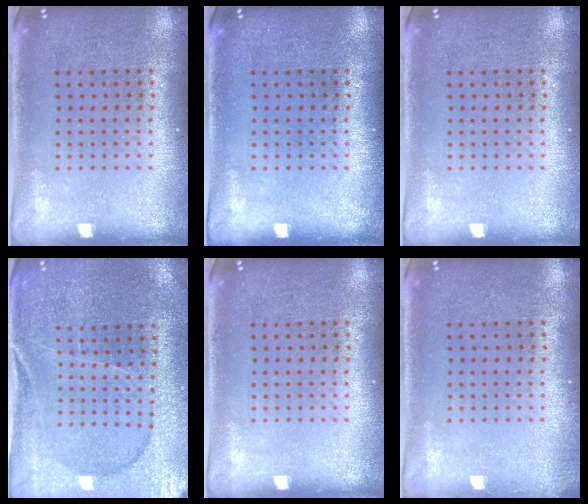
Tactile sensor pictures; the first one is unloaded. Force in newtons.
{"total": 0.0}
{"total": 0.0}
{"total": 1.5, "press": 1.5, "slide": 0.2}
{"total": 0.0}
{"total": 0.6, "press": 0.6, "slide": 0.1}